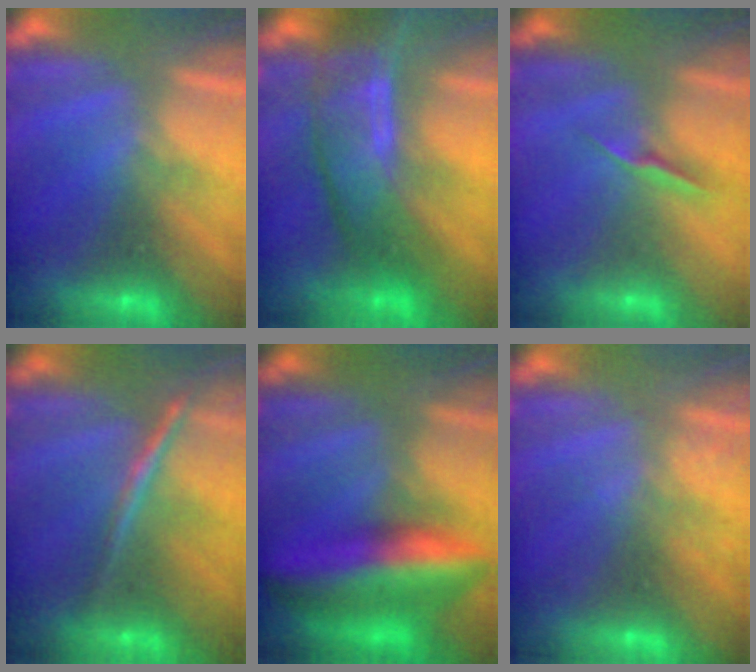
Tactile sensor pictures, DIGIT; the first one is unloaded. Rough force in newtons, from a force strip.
{"total": 7.7}
{"total": 1.3}
{"total": 1.9}
{"total": 7.4}
{"total": 2.1}